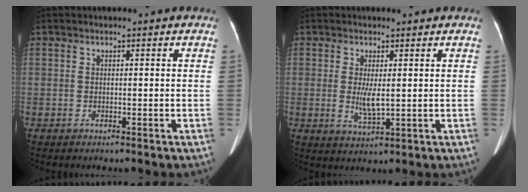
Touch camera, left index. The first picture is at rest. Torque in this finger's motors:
{"motor_torque": [0.76, 0.22, 0.34, 0.06]}